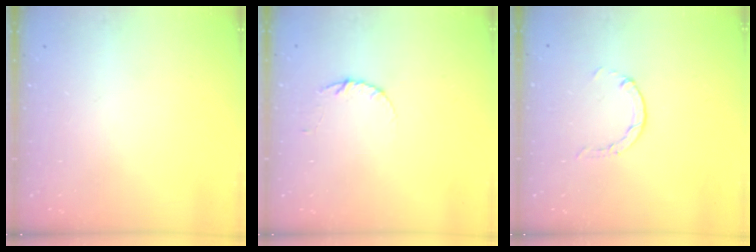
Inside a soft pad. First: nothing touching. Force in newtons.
{"total": 3.4, "press": 3.4, "slide": 0.4}
{"total": 0.6, "press": 0.6, "slide": 0.2}